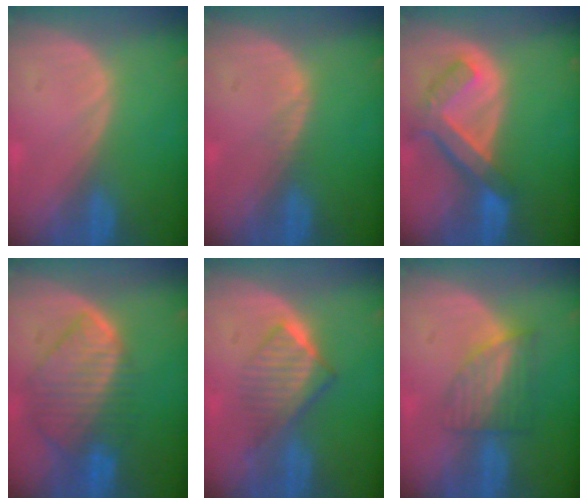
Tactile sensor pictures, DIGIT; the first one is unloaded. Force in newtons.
{"total": 0.5, "press": 0.5, "slide": 0.1}
{"total": 7.6, "press": 6.6, "slide": 3.7}
{"total": 9.7, "press": 8.5, "slide": 4.7}
{"total": 6.5, "press": 5.7, "slide": 3.1}
{"total": 6.3, "press": 5.6, "slide": 2.8}